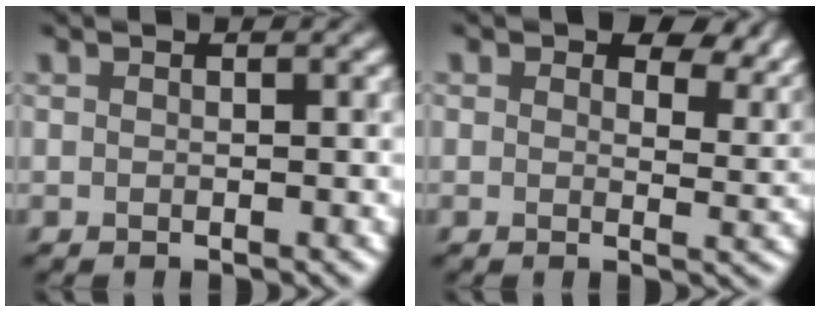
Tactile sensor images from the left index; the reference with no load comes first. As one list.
[{"total": 7.8, "force": [4.9, 4.1, 4.5], "torque": [-0.054, -0.005, 0.070]}]